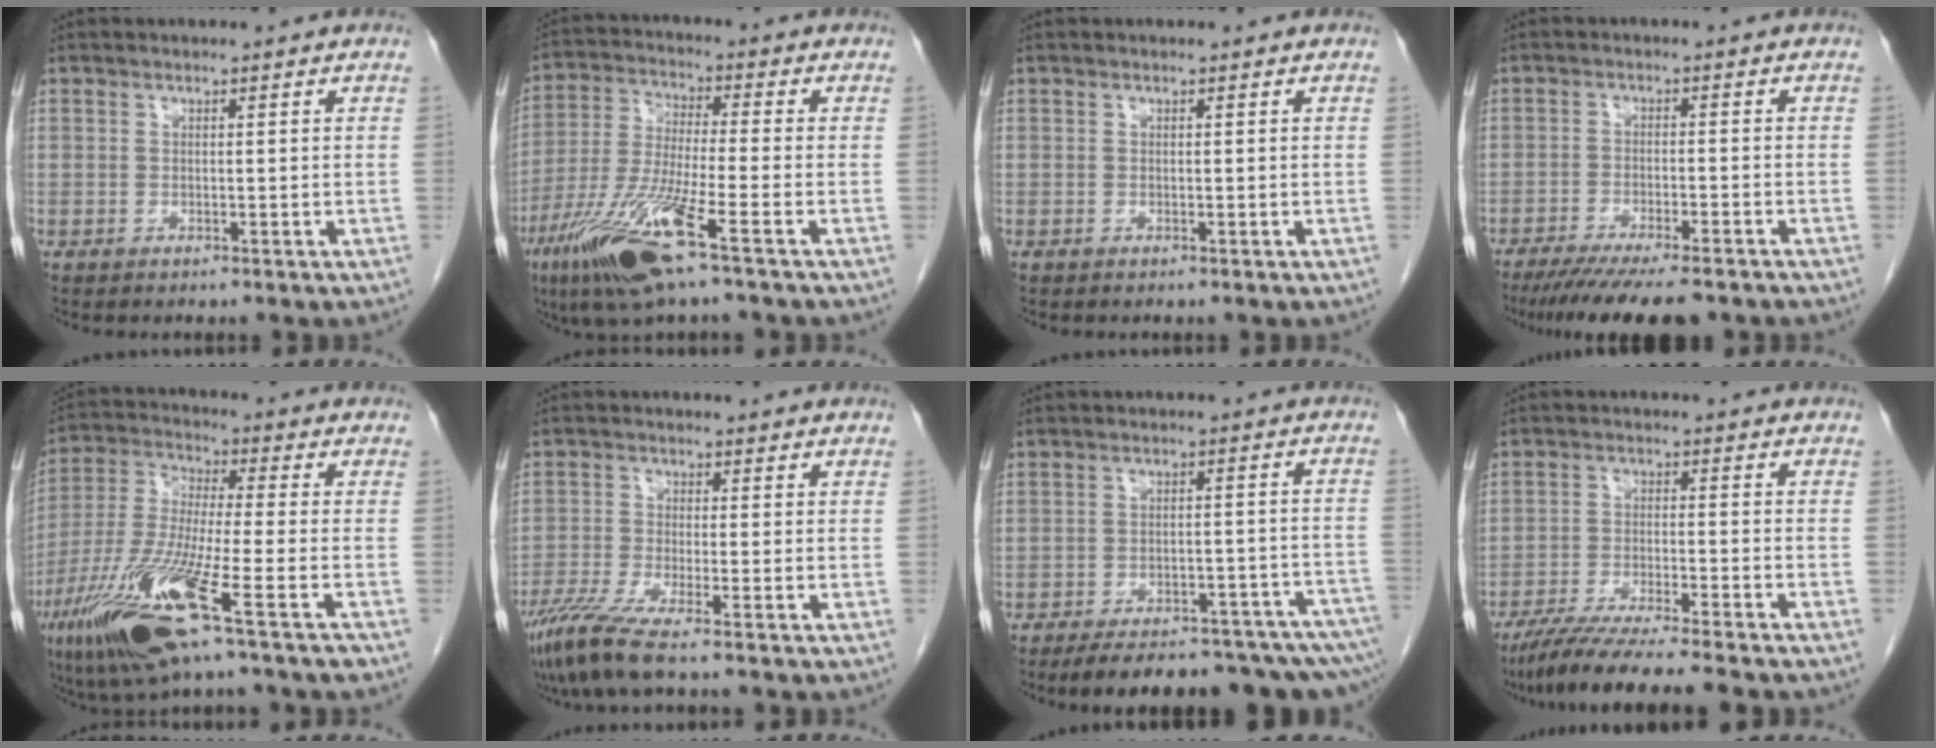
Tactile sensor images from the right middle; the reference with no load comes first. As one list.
[{"total": 13.5, "force": [-7.2, 0.6, 11.4], "torque": [-0.241, -0.029, -0.138]}, {"total": 0.0}, {"total": 11.8, "force": [-9.6, 1.5, 6.6], "torque": [-0.097, -0.023, -0.146]}, {"total": 16.7, "force": [-8.3, 0.9, 14.5], "torque": [-0.319, -0.039, -0.159]}, {"total": 6.7, "force": [-5.0, -0.4, 4.4], "torque": [-0.088, -0.023, -0.096]}, {"total": 20.4, "force": [-17.5, 3.6, 9.9], "torque": [-0.096, 0.009, -0.219]}, {"total": 11.5, "force": [-9.9, -0.8, 5.9], "torque": [-0.082, -0.031, -0.159]}]